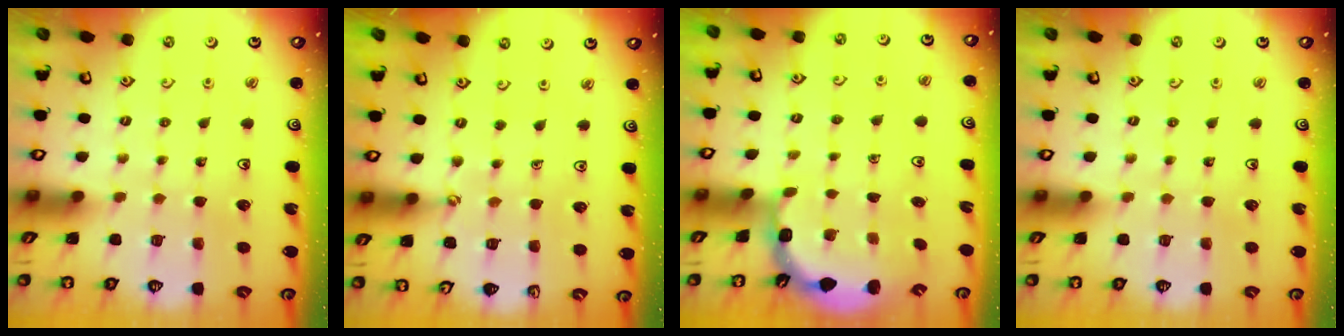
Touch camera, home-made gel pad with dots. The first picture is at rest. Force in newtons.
{"total": 0.9, "press": 0.9, "slide": 0.1}
{"total": 2.3, "press": 2.1, "slide": 0.9}
{"total": 0.0}